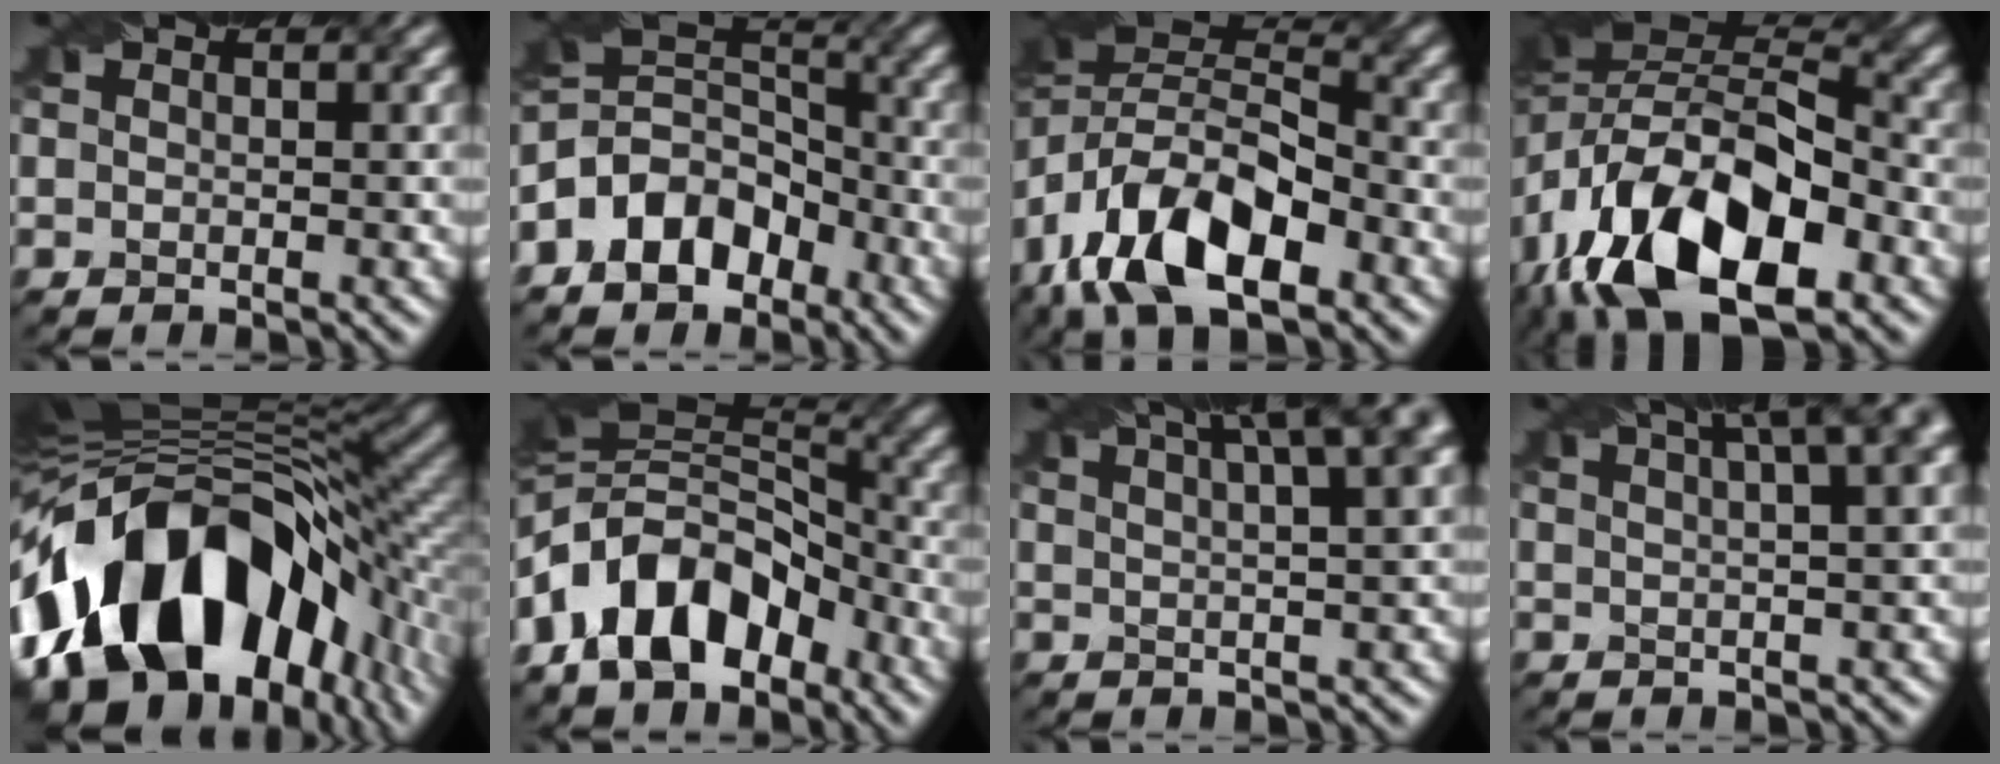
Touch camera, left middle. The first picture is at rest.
{"total": 6.9, "force": [-3.8, 4.7, 3.3], "torque": [-0.046, 0.006, -0.086]}
{"total": 13.7, "force": [-7.0, 6.0, 10.1], "torque": [-0.184, 0.011, -0.140]}
{"total": 15.5, "force": [-6.8, 7.7, 11.5], "torque": [-0.206, 0.005, -0.132]}
{"total": 17.4, "force": [-6.0, 10.3, 12.8], "torque": [-0.204, 0.008, -0.103]}
{"total": 10.8, "force": [-4.6, 6.4, 7.3], "torque": [-0.114, 0.022, -0.101]}
{"total": 12.2, "force": [7.3, 4.2, 8.9], "torque": [-0.084, 0.062, 0.070]}
{"total": 11.1, "force": [6.5, 4.0, 8.1], "torque": [-0.066, 0.063, 0.060]}